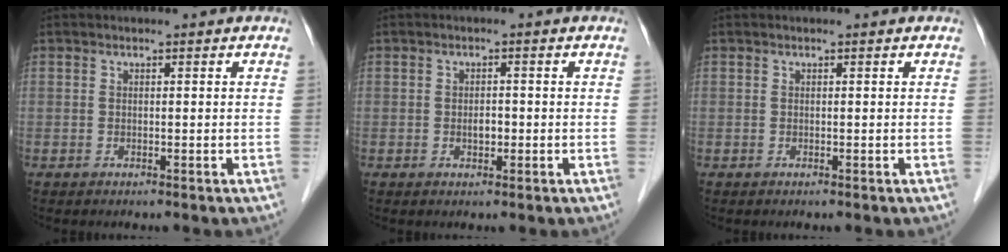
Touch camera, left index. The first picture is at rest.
{"total": 1.6, "force": [-0.4, 0.9, 1.2], "torque": [-0.021, 0.001, -0.005]}
{"total": 0.0}